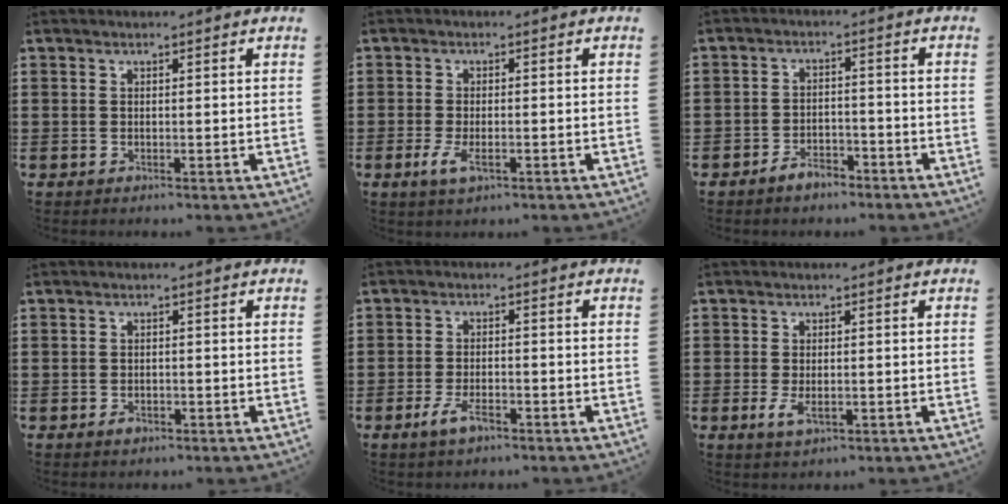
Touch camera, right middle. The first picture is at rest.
{"total": 3.4, "force": [-1.1, 1.4, 2.8], "torque": [-0.072, -0.006, -0.026]}
{"total": 3.6, "force": [-3.2, 1.3, 0.7], "torque": [-0.015, 0.009, -0.064]}
{"total": 1.1, "force": [-0.8, 0.7, 0.5], "torque": [-0.012, 0.000, -0.015]}
{"total": 4.0, "force": [-2.3, 1.6, 2.9], "torque": [-0.068, 0.000, -0.049]}
{"total": 2.7, "force": [-0.7, 1.3, 2.3], "torque": [-0.057, -0.004, -0.018]}